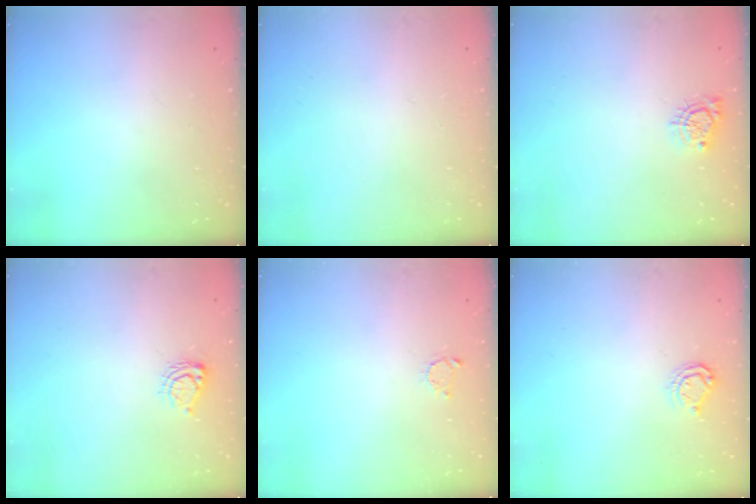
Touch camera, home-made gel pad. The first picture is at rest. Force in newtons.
{"total": 0.0}
{"total": 5.9, "press": 5.9, "slide": 0.4}
{"total": 5.6, "press": 5.6, "slide": 0.6}
{"total": 2.2, "press": 2.2, "slide": 0.4}
{"total": 6.1, "press": 6.0, "slide": 0.6}